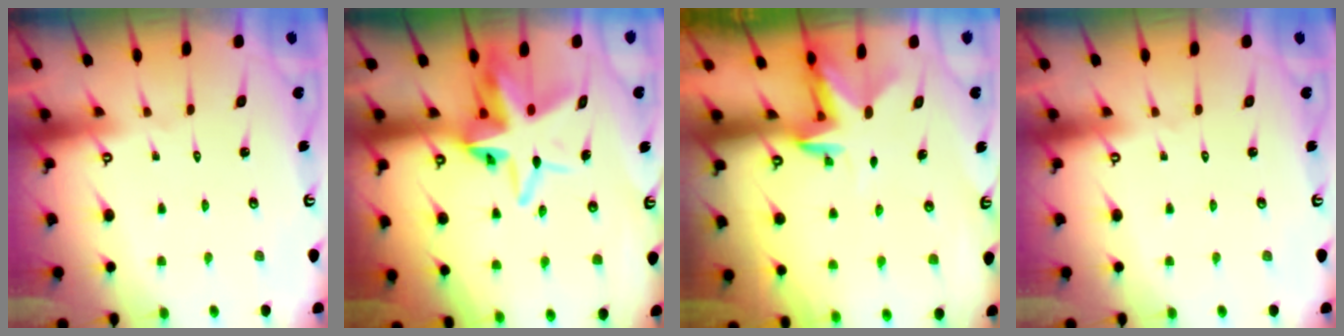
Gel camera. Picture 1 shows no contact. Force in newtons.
{"total": 11.5, "press": 11.3, "slide": 2.0}
{"total": 2.9, "press": 2.9, "slide": 0.5}
{"total": 0.0}